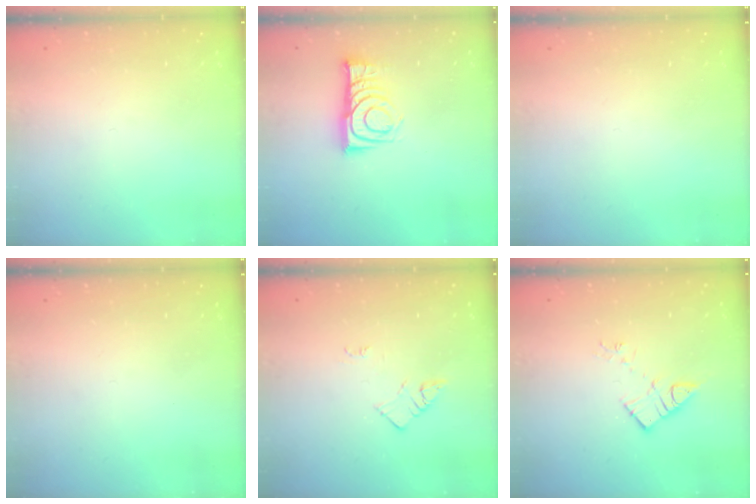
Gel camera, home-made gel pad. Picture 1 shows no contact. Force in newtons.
{"total": 9.7, "press": 9.7, "slide": 0.4}
{"total": 1.5, "press": 1.5, "slide": 0.1}
{"total": 0.0}
{"total": 3.0, "press": 3.0, "slide": 0.4}
{"total": 7.9, "press": 7.9, "slide": 0.4}